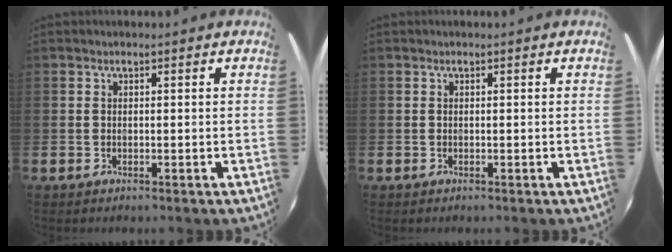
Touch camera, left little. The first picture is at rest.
{"total": 0.0}